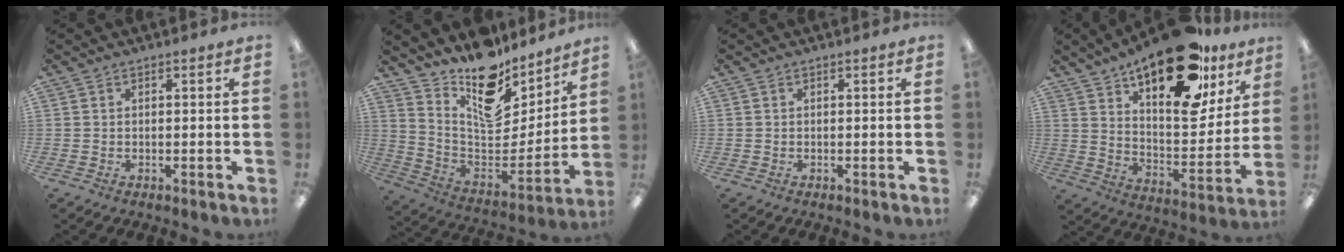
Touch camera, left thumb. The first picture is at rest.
{"total": 16.3, "force": [12.3, 7.9, 7.3], "torque": [-0.111, -0.112, 0.219]}
{"total": 0.0}
{"total": 24.7, "force": [17.0, 9.8, 15.0], "torque": [-0.210, -0.103, 0.284]}